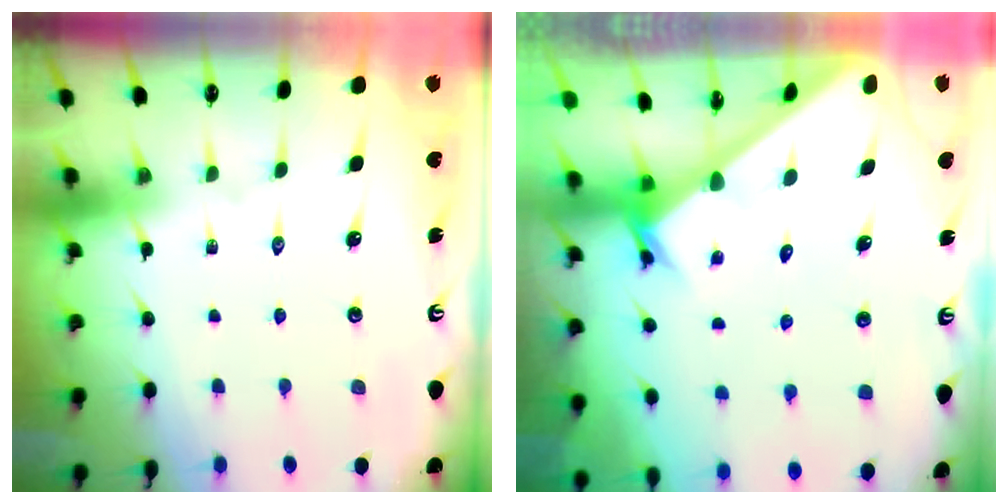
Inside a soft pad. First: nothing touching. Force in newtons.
{"total": 2.8, "press": 2.8, "slide": 0.0}